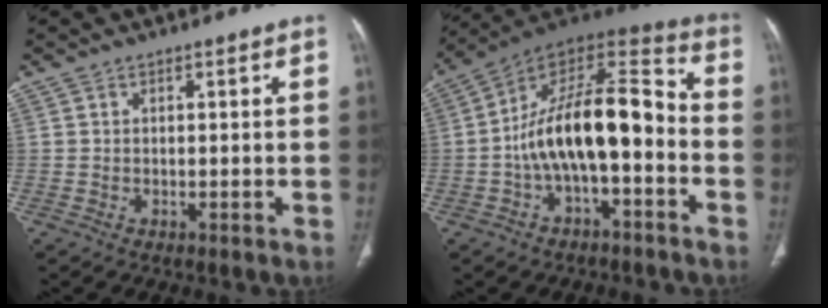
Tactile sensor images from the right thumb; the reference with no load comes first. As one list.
[{"total": 18.5, "force": [-3.6, 8.5, 16.0], "torque": [-0.259, 0.072, -0.063]}]